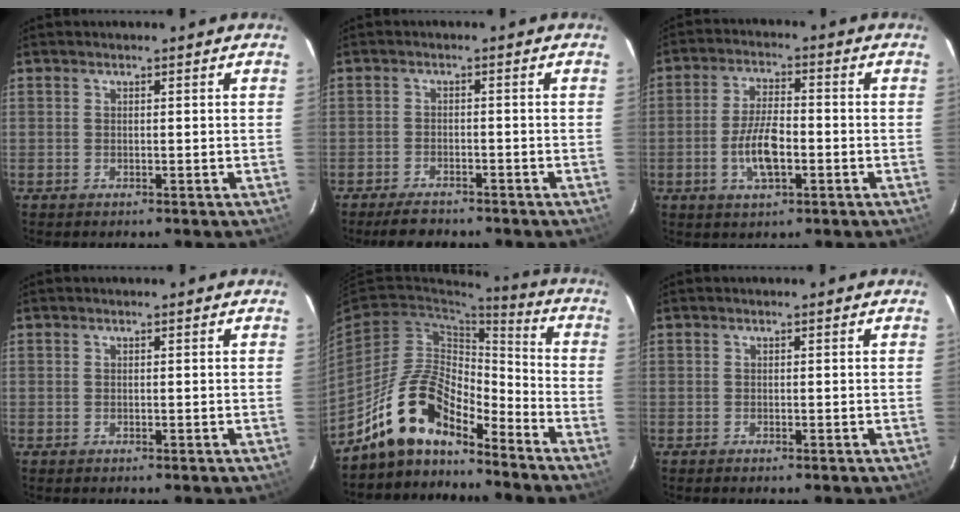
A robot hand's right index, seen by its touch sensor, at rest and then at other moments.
{"total": 4.7, "force": [-4.1, 1.6, 1.7], "torque": [-0.048, 0.001, -0.065]}
{"total": 8.0, "force": [-2.4, 3.2, 7.0], "torque": [-0.140, 0.000, -0.043]}
{"total": 0.0}
{"total": 14.1, "force": [-11.3, 5.0, 6.9], "torque": [-0.142, 0.015, -0.214]}
{"total": 0.0}